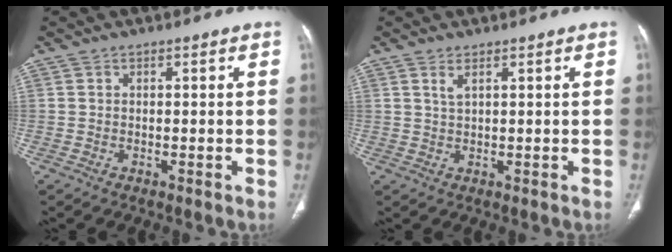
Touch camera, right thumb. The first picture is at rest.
{"total": 1.7, "force": [1.0, 0.4, 1.3], "torque": [-0.032, -0.003, 0.025]}